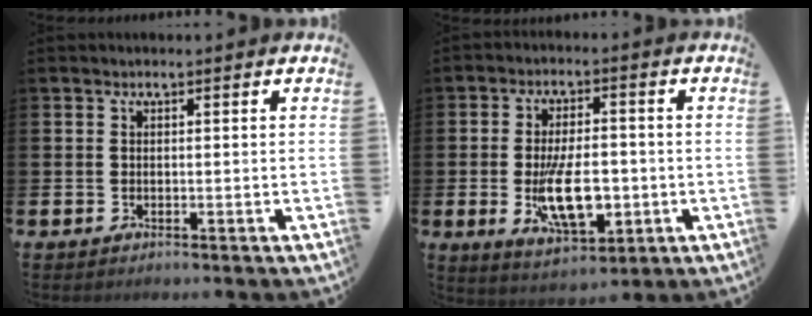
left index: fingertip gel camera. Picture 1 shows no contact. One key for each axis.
{"total": 8.7, "fx": -1.6, "fy": 4.2, "fz": 7.5, "tx": -0.124, "ty": -0.004, "tz": -0.032}